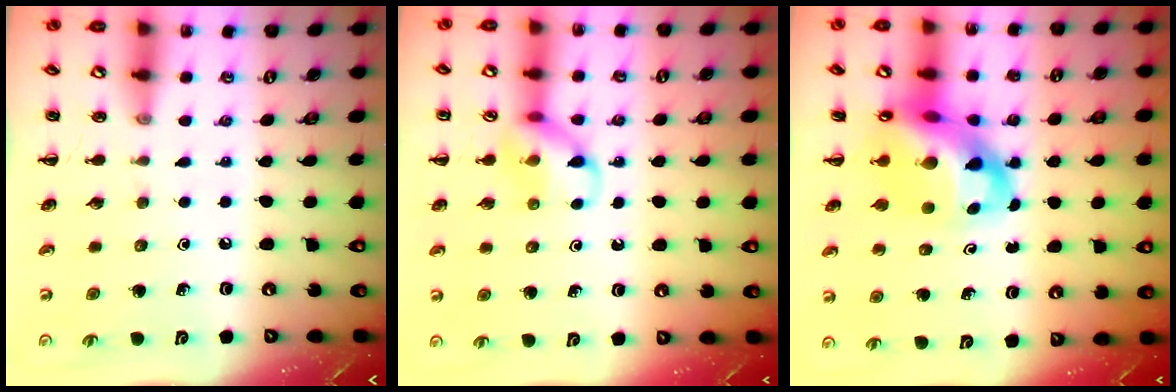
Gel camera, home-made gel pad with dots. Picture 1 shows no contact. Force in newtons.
{"total": 10.7, "press": 10.7, "slide": 0.9}
{"total": 11.4, "press": 11.1, "slide": 2.8}